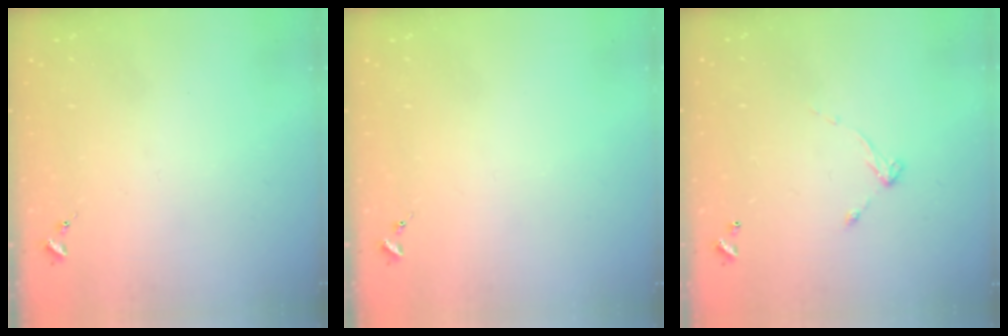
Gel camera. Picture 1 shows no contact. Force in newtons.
{"total": 0.0}
{"total": 5.4, "press": 5.4, "slide": 0.3}